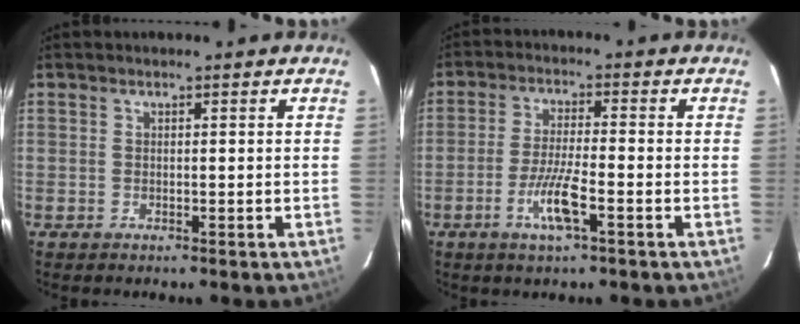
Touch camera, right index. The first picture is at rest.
{"total": 6.6, "force": [-2.9, 0.5, 5.9], "torque": [-0.115, -0.007, -0.053]}